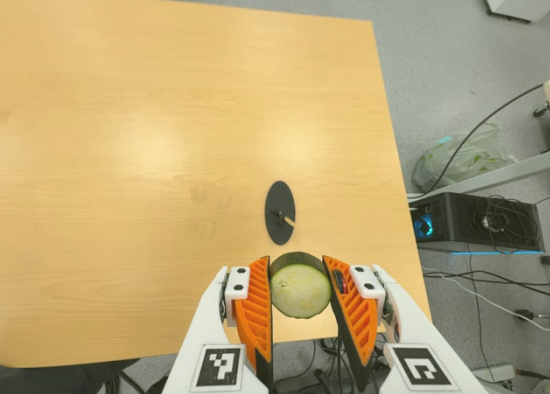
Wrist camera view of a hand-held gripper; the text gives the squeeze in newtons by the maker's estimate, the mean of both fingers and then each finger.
{"total": 12.0, "left": 12.3, "right": 11.7}